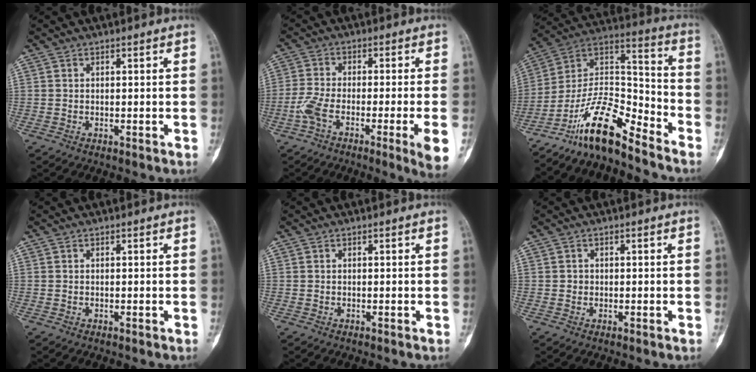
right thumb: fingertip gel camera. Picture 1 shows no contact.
{"total": 10.1, "force": [-4.0, 1.0, 9.2], "torque": [-0.167, -0.002, -0.073]}
{"total": 14.7, "force": [-11.8, 3.8, 8.1], "torque": [-0.139, 0.105, -0.220]}
{"total": 0.0}
{"total": 0.0}
{"total": 0.9, "force": [0.0, 0.9, 0.2], "torque": [0.001, 0.003, 0.000]}